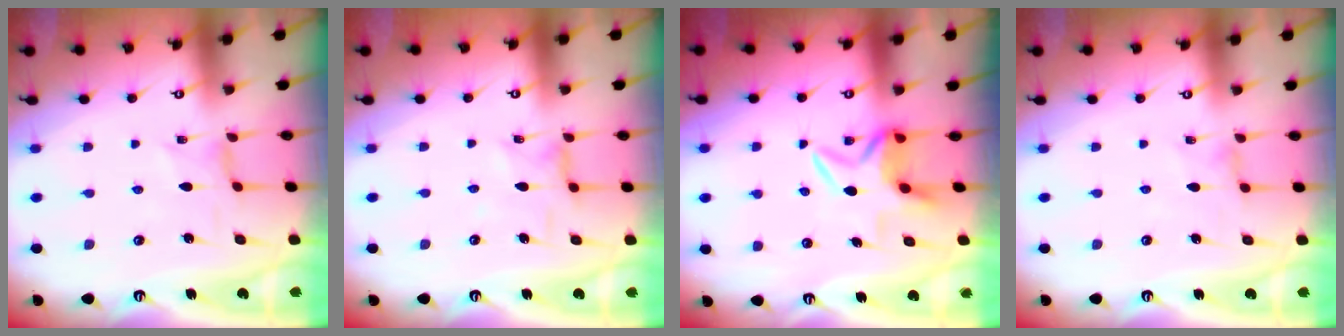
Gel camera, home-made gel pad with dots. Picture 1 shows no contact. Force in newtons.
{"total": 2.0, "press": 2.0, "slide": 0.4}
{"total": 6.6, "press": 6.4, "slide": 1.3}
{"total": 1.5, "press": 1.4, "slide": 0.4}